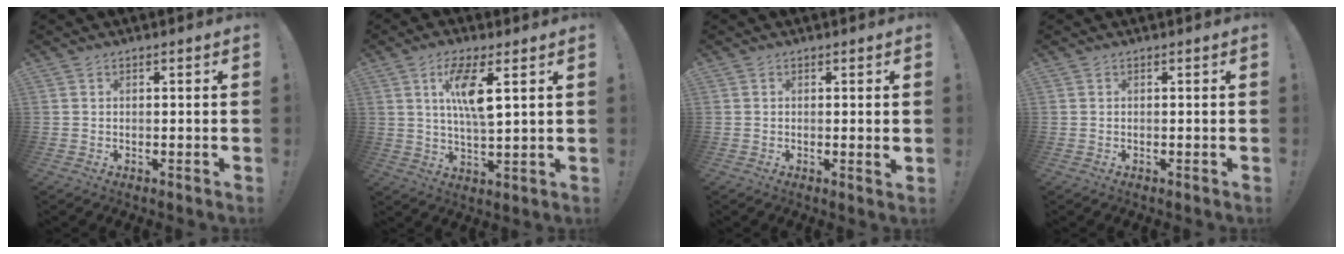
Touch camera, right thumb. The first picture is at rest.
{"total": 10.0, "force": [3.8, 2.9, 8.8], "torque": [-0.157, -0.007, 0.063]}
{"total": 1.8, "force": [0.5, -0.2, 1.7], "torque": [-0.021, -0.006, 0.006]}
{"total": 0.0}